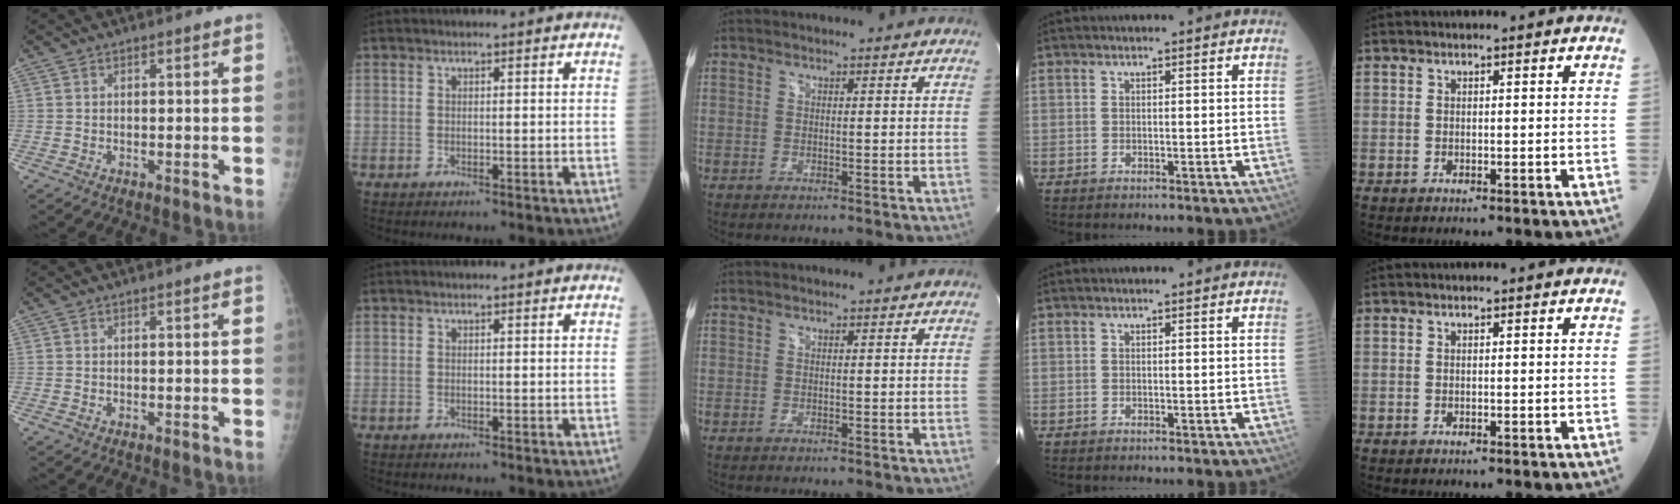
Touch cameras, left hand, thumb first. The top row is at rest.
{}